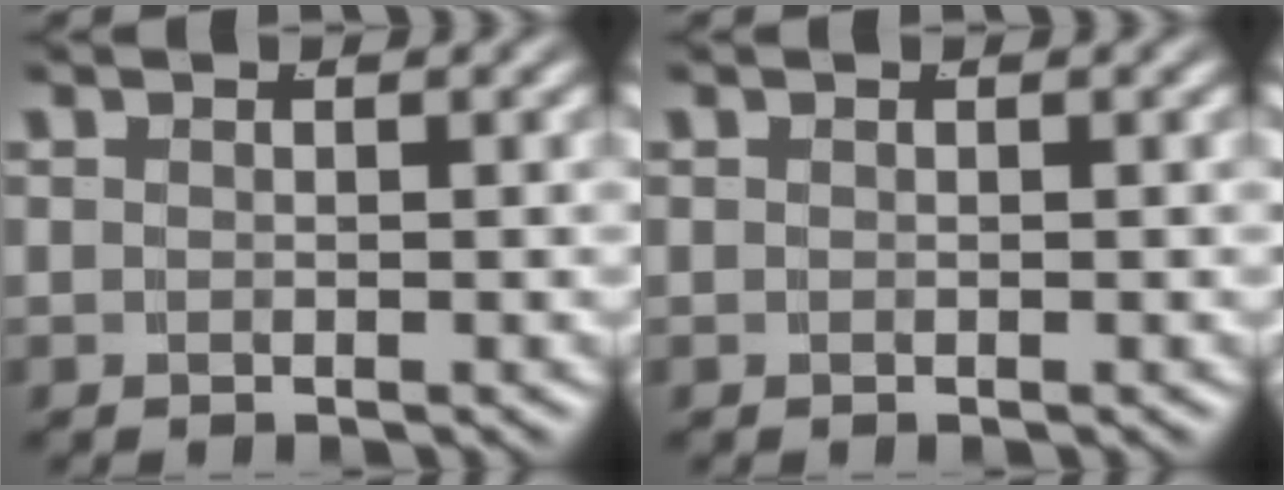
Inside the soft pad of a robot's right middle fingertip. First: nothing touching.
{"total": 0.0}